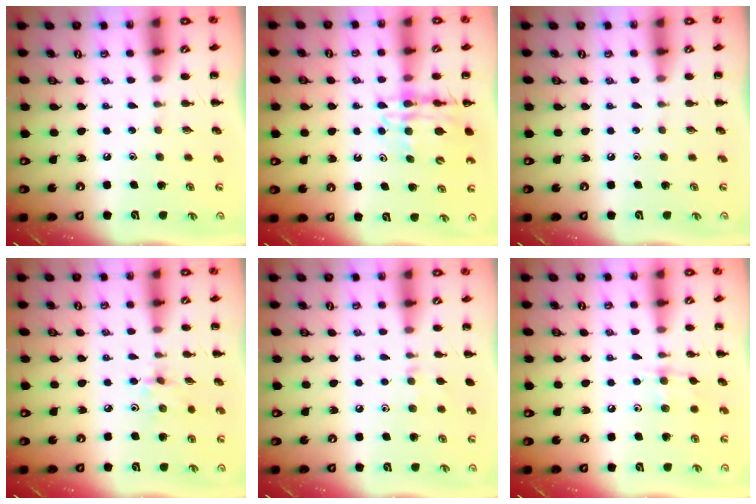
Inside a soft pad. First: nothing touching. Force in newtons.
{"total": 12.3, "press": 11.8, "slide": 3.7}
{"total": 0.0}
{"total": 2.9, "press": 2.7, "slide": 0.9}
{"total": 5.1, "press": 4.8, "slide": 1.7}
{"total": 6.4, "press": 6.4, "slide": 1.0}